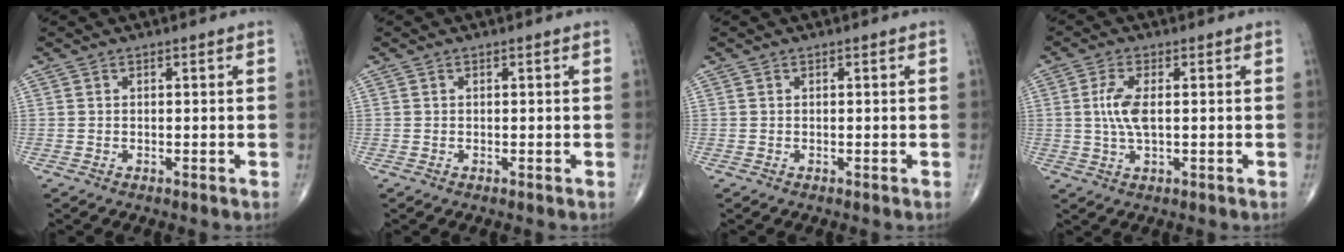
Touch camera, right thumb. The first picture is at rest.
{"total": 0.0}
{"total": 0.0}
{"total": 5.4, "force": [0.4, 1.9, 5.0], "torque": [-0.118, 0.001, 0.007]}